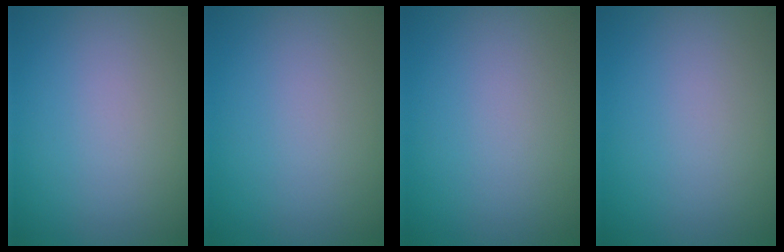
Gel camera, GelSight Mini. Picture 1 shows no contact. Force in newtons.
{"total": 0.0}
{"total": 0.0}
{"total": 0.0}